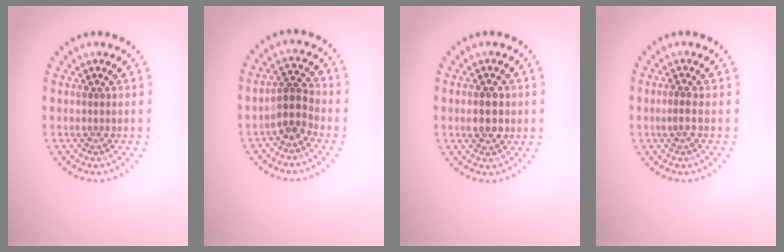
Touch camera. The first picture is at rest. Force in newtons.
{"total": 2.6, "press": 2.1, "slide": 1.5}
{"total": 2.3, "press": 2.3, "slide": 0.2}
{"total": 1.0, "press": 0.8, "slide": 0.6}